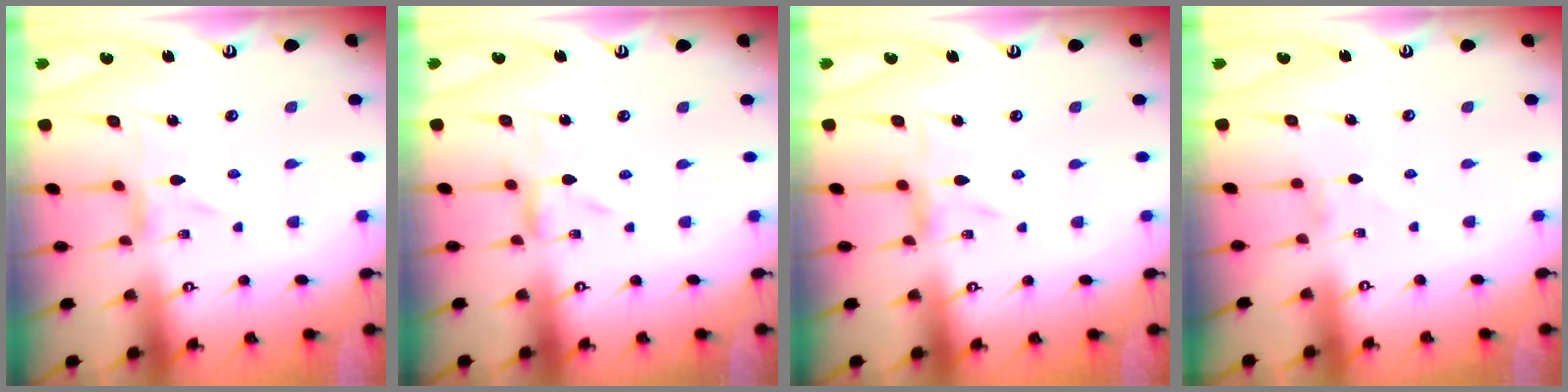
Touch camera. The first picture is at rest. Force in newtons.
{"total": 1.4, "press": 1.4, "slide": 0.2}
{"total": 1.9, "press": 1.9, "slide": 0.4}
{"total": 0.0}